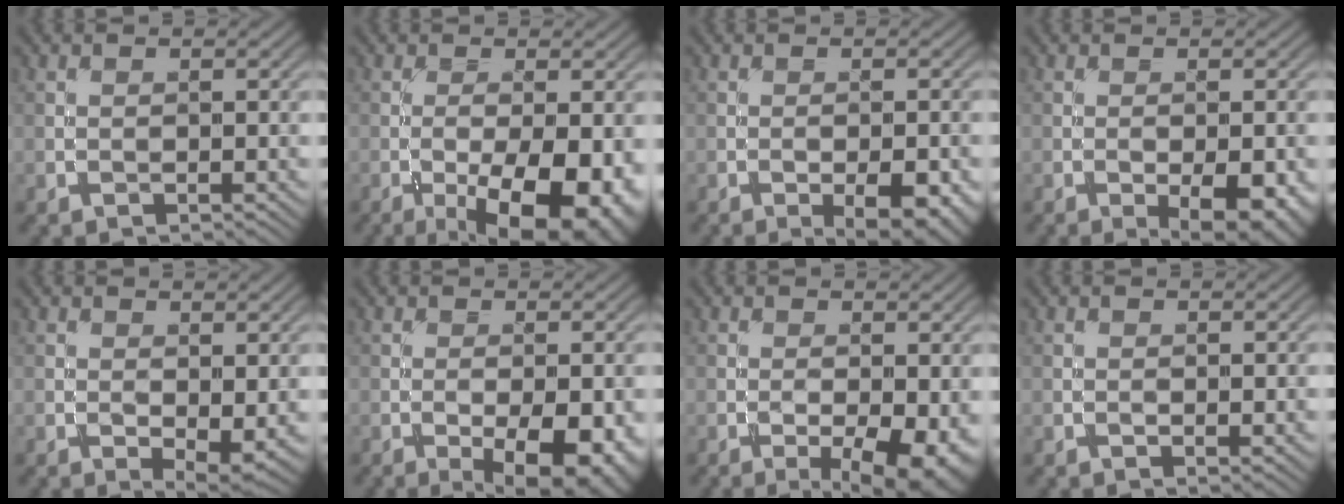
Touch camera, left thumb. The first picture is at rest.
{"total": 12.5, "force": [-4.9, 4.7, 10.5], "torque": [-0.150, -0.011, -0.064]}
{"total": 6.7, "force": [-2.8, 2.6, 5.5], "torque": [-0.074, 0.004, -0.028]}
{"total": 7.3, "force": [-2.8, 3.0, 6.1], "torque": [-0.083, 0.001, -0.025]}
{"total": 3.2, "force": [-0.3, 1.5, 2.8], "torque": [-0.045, -0.010, 0.001]}
{"total": 9.1, "force": [-3.2, 3.5, 7.7], "torque": [-0.109, -0.010, -0.035]}
{"total": 7.0, "force": [-2.3, 2.6, 6.0], "torque": [-0.091, -0.015, -0.024]}
{"total": 0.8, "force": [0.0, 0.3, 0.8], "torque": [-0.011, 0.000, -0.001]}